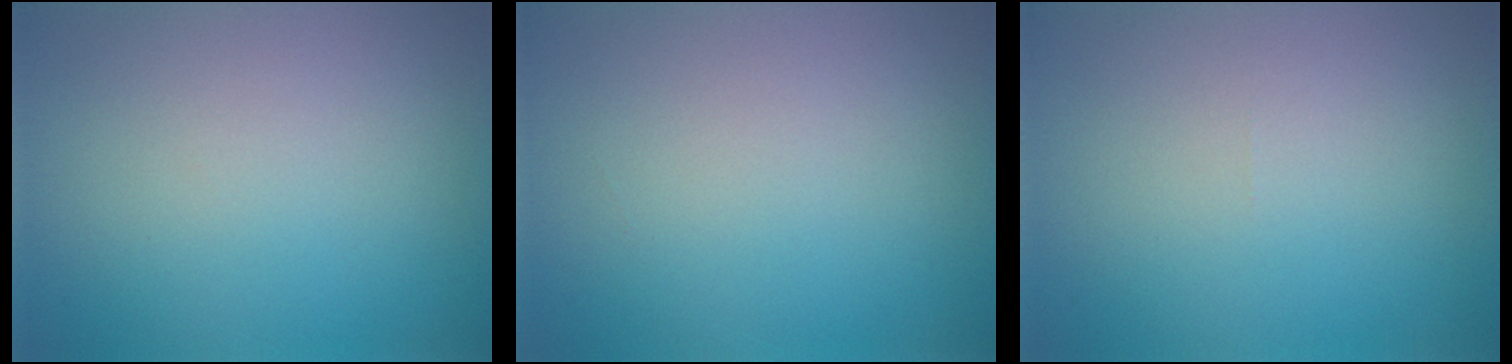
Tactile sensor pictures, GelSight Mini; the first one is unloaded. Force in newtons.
{"total": 0.0}
{"total": 0.0}